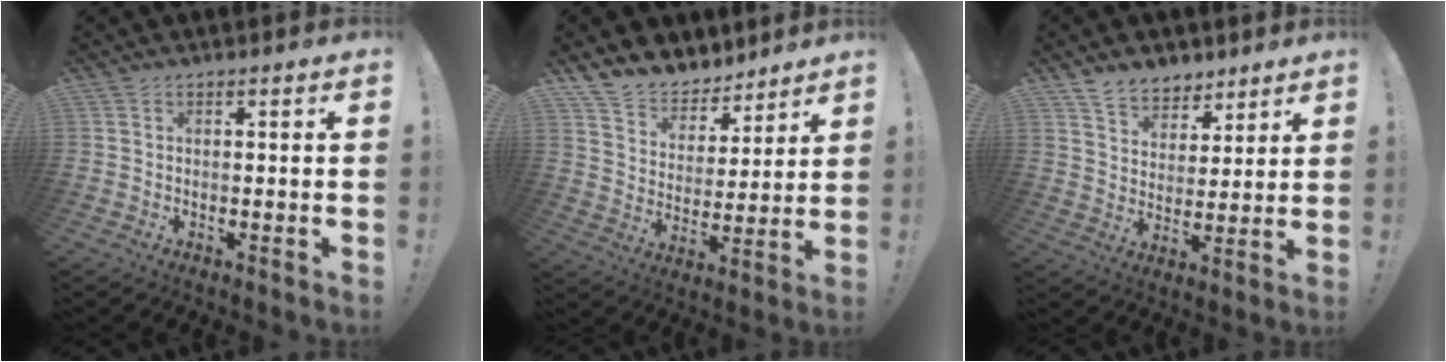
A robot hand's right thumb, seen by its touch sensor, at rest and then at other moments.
{"total": 10.0, "force": [8.6, 4.9, 0.9], "torque": [-0.026, -0.078, 0.167]}
{"total": 8.8, "force": [7.0, 5.0, 1.8], "torque": [-0.031, -0.050, 0.137]}